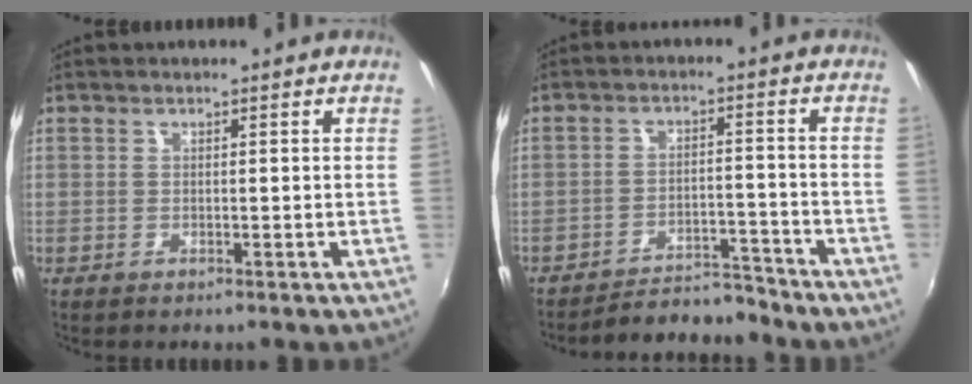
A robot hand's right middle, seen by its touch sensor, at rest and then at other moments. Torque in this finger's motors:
{"motor_torque": [0.12, -0.68, -0.10, 0.00]}